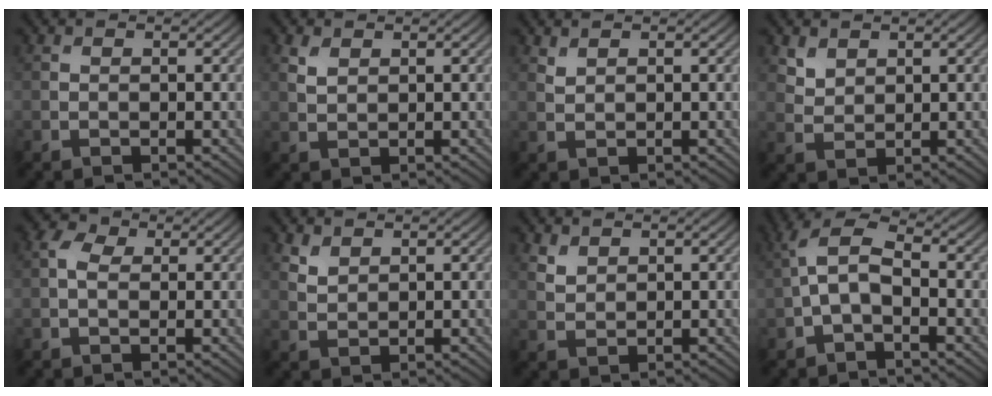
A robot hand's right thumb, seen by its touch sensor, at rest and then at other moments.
{"total": 1.9, "force": [1.1, 1.1, 1.0], "torque": [-0.030, -0.001, 0.024]}
{"total": 1.0, "force": [0.9, 0.3, 0.4], "torque": [-0.017, -0.001, 0.022]}
{"total": 2.6, "force": [1.9, 1.6, 0.9], "torque": [-0.025, -0.005, 0.044]}
{"total": 2.3, "force": [0.4, 1.6, 1.7], "torque": [-0.040, 0.005, 0.001]}
{"total": 2.2, "force": [1.6, 1.1, 0.9], "torque": [-0.027, -0.002, 0.039]}
{"total": 2.1, "force": [1.5, 1.1, 0.8], "torque": [-0.024, -0.002, 0.037]}
{"total": 5.1, "force": [-1.1, 2.5, 4.3], "torque": [-0.095, 0.015, -0.031]}